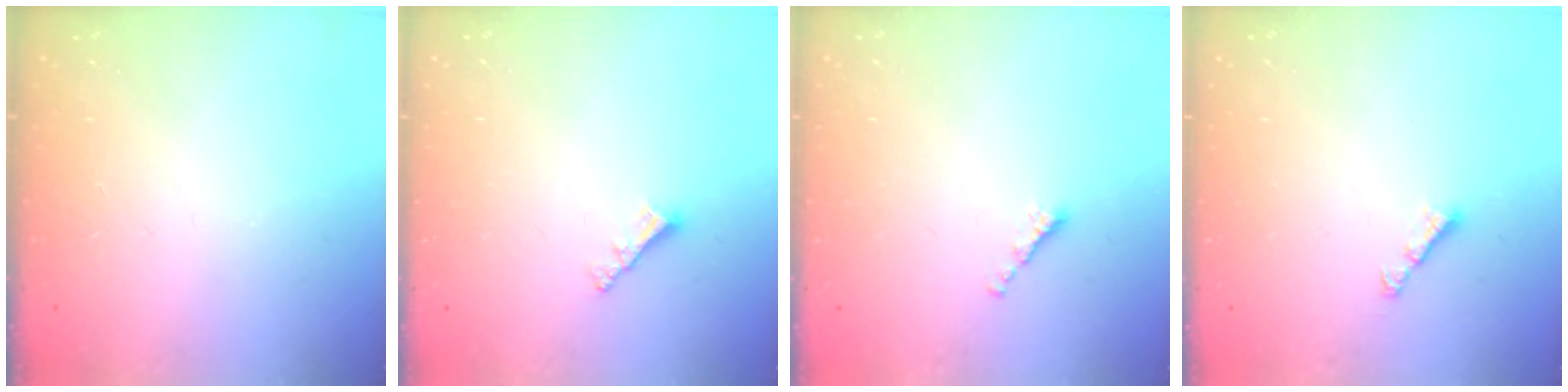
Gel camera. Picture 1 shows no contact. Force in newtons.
{"total": 2.9, "press": 2.9, "slide": 0.3}
{"total": 0.0}
{"total": 2.8, "press": 2.8, "slide": 0.7}